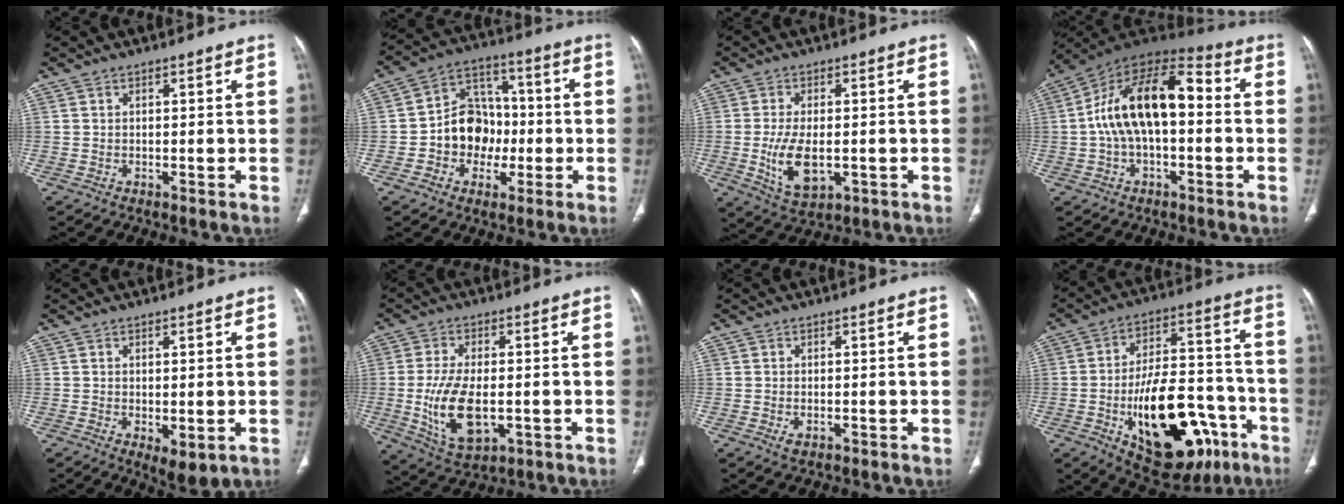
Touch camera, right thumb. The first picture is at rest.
{"total": 13.8, "force": [-1.8, 11.3, 7.8], "torque": [-0.069, 0.037, -0.031]}
{"total": 9.2, "force": [-1.6, 4.8, 7.7], "torque": [-0.141, -0.010, -0.018]}
{"total": 18.3, "force": [0.3, 9.5, 15.7], "torque": [-0.264, 0.049, -0.003]}
{"total": 4.9, "force": [-1.2, 2.1, 4.2], "torque": [-0.059, -0.013, -0.006]}
{"total": 12.7, "force": [-2.1, 6.6, 10.6], "torque": [-0.203, -0.008, -0.025]}
{"total": 1.8, "force": [-0.6, 1.0, 1.3], "torque": [-0.026, 0.002, -0.005]}
{"total": 25.5, "force": [-9.9, 12.7, 19.8], "torque": [-0.279, 0.049, -0.133]}